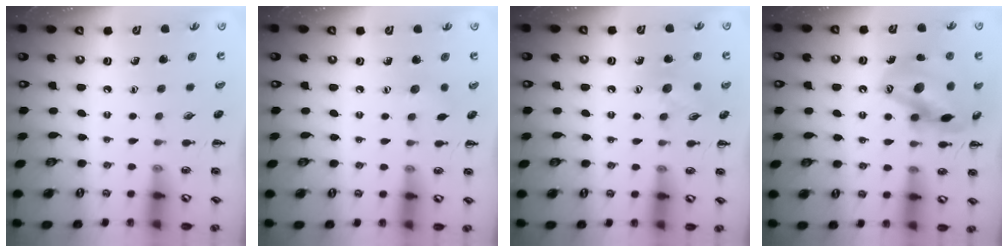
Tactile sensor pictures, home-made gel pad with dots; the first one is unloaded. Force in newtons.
{"total": 4.3, "press": 4.2, "slide": 1.2}
{"total": 8.6, "press": 8.5, "slide": 1.2}
{"total": 17.2, "press": 17.0, "slide": 2.3}